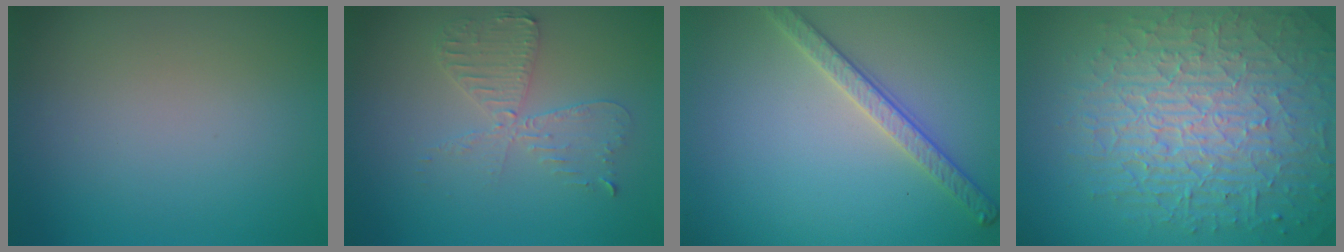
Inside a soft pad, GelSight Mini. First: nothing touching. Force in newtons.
{"total": 3.6, "press": 3.1, "slide": 1.9}
{"total": 2.8, "press": 2.8, "slide": 0.7}
{"total": 10.3, "press": 6.8, "slide": 7.7}